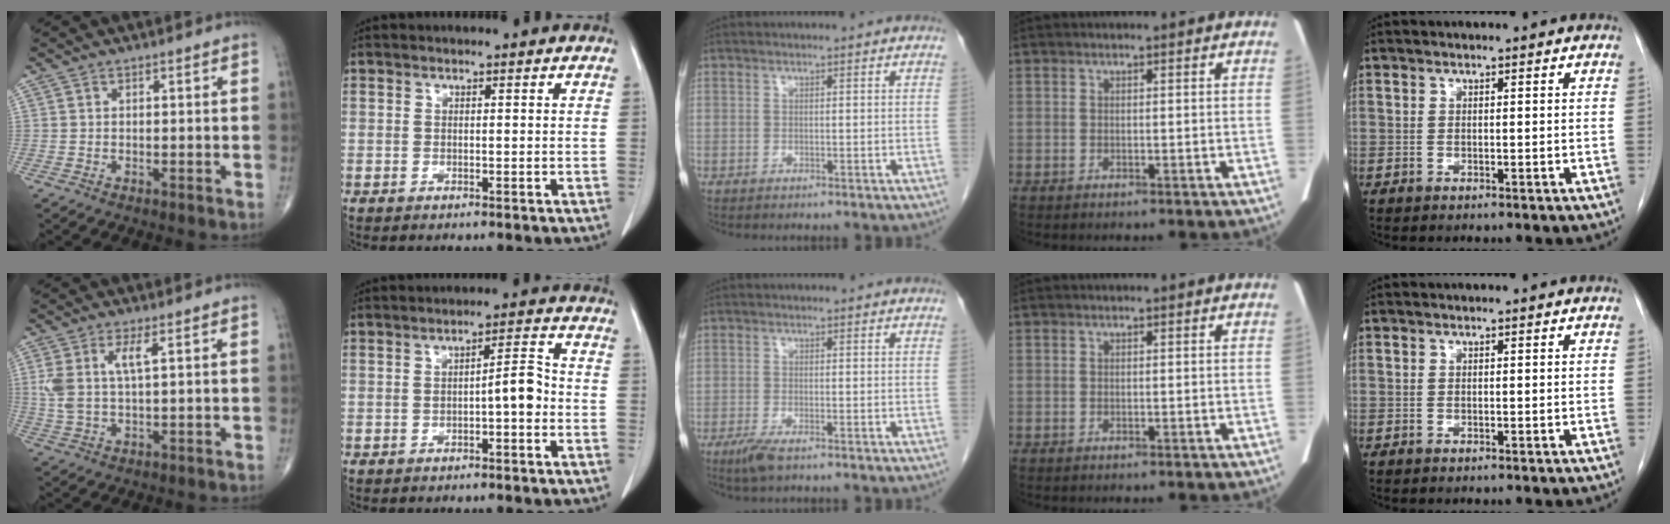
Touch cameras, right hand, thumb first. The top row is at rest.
{"thumb": {"total": 6.3, "force": [2.0, 2.0, 5.7], "torque": [-0.137, -0.005, 0.045]}, "index": {"total": 4.2, "force": [-1.0, 0.8, 4.0], "torque": [-0.054, 0.014, -0.015]}, "middle": {"total": 2.8, "force": [-1.8, 0.5, 2.0], "torque": [-0.047, -0.007, -0.036]}}